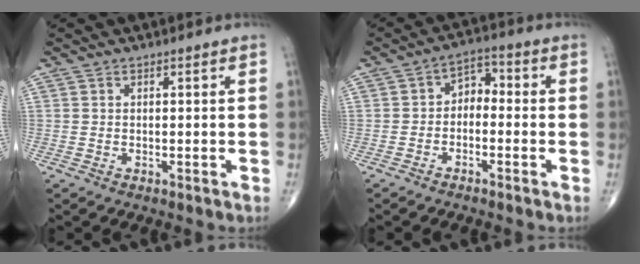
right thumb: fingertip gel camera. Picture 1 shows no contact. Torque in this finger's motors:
{"motor_torque": [-0.18, -0.13, 0.30, 0.00, 0.07]}